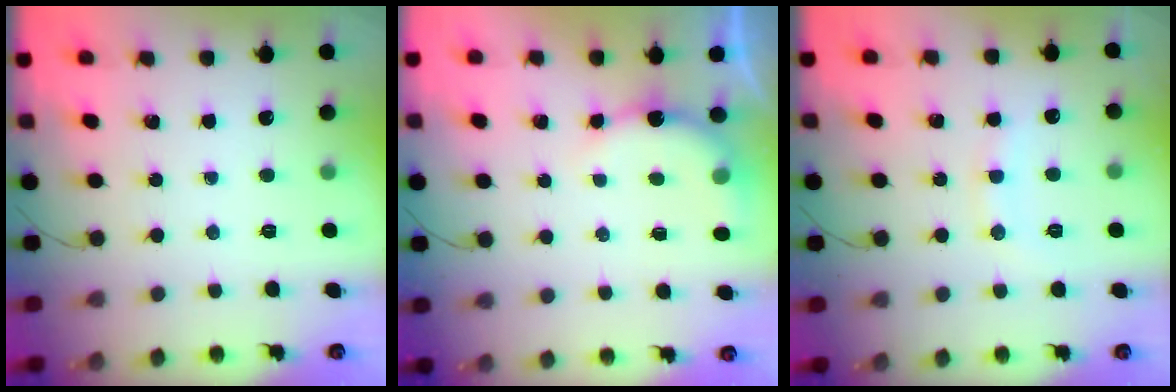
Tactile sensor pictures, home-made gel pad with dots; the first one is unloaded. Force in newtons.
{"total": 6.9, "press": 6.9, "slide": 0.2}
{"total": 8.8, "press": 8.7, "slide": 0.9}